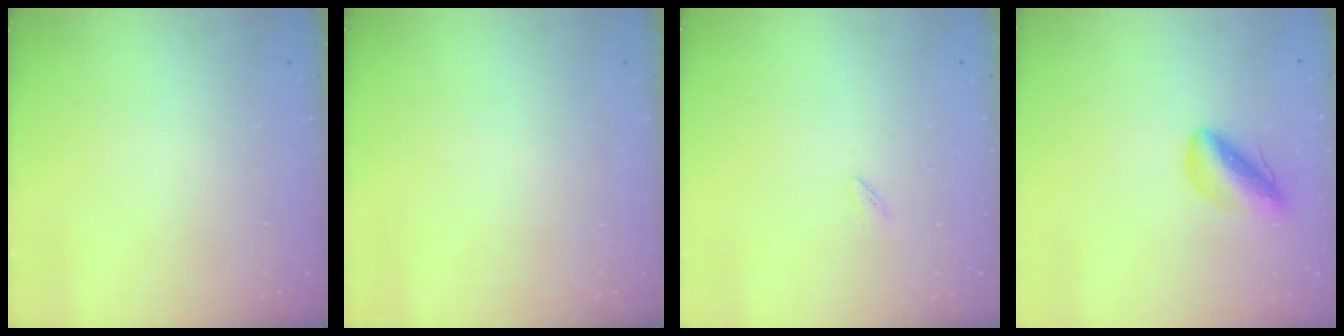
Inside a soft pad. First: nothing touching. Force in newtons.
{"total": 0.0}
{"total": 1.7, "press": 1.5, "slide": 0.6}
{"total": 7.2, "press": 6.9, "slide": 2.1}